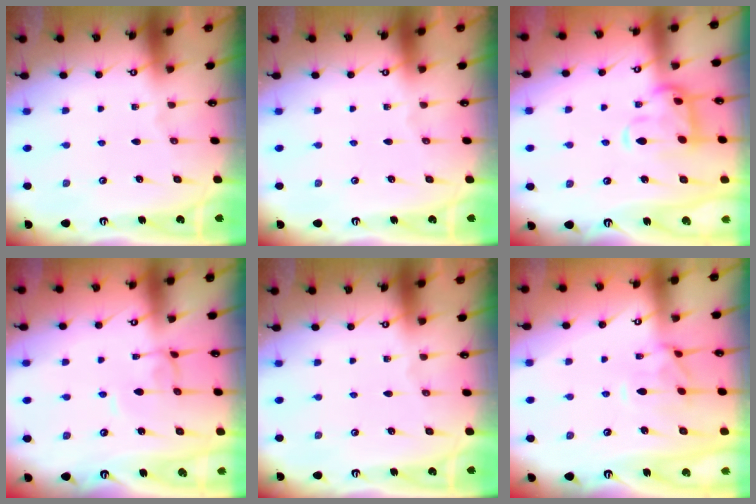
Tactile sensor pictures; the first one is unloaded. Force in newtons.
{"total": 0.0}
{"total": 3.6, "press": 3.4, "slide": 1.0}
{"total": 2.2, "press": 2.2, "slide": 0.2}
{"total": 0.0}
{"total": 1.2, "press": 0.7, "slide": 1.0}